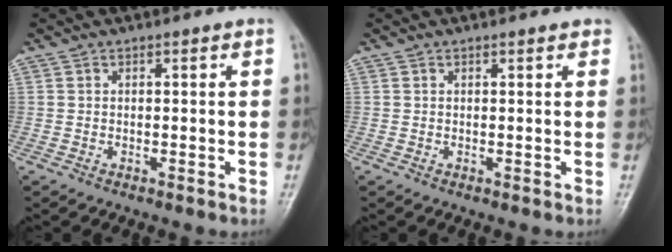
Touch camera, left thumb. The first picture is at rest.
{"total": 1.1, "force": [0.8, 0.3, 0.7], "torque": [-0.008, -0.001, 0.007]}